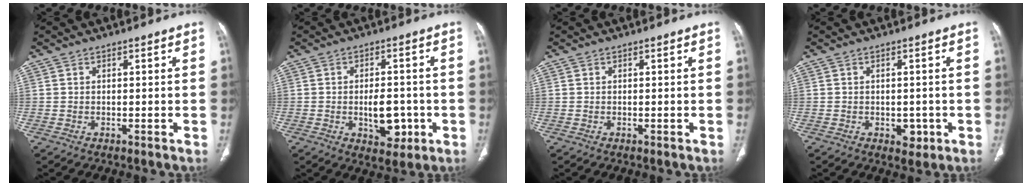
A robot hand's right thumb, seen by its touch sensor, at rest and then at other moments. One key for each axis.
{"total": 7.4, "fx": -1.6, "fy": 4.2, "fz": 5.9, "tx": -0.066, "ty": 0.007, "tz": -0.014}
{"total": 0.0}
{"total": 2.9, "fx": -0.8, "fy": 2.0, "fz": 1.8, "tx": -0.008, "ty": 0.002, "tz": -0.004}